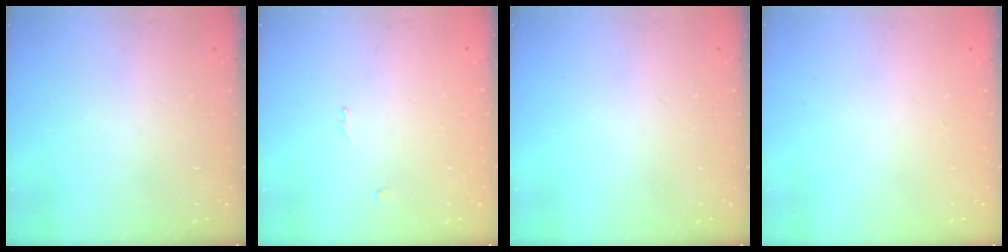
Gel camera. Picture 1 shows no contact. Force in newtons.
{"total": 0.8, "press": 0.8, "slide": 0.3}
{"total": 0.0}
{"total": 2.4, "press": 2.3, "slide": 0.2}